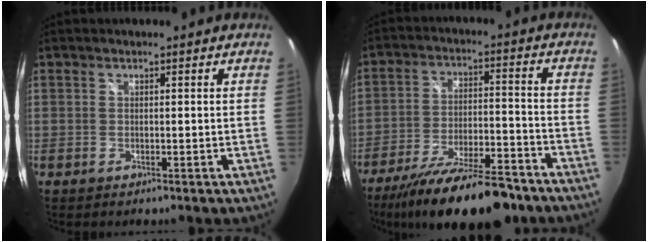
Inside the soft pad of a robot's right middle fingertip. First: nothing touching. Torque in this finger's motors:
{"motor_torque": [1.30, -0.84, 0.48, 0.18]}